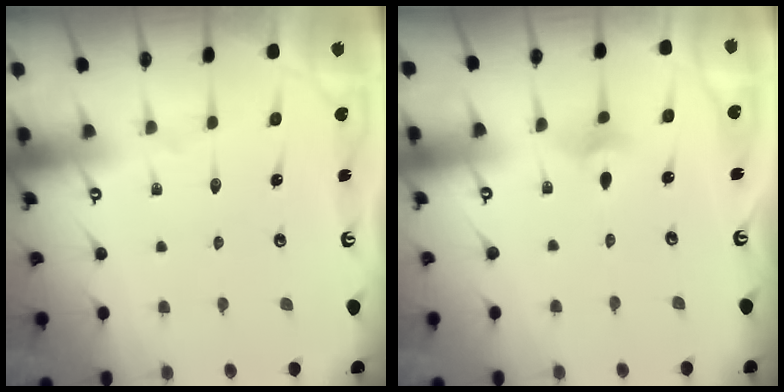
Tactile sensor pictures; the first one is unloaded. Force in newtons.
{"total": 3.0, "press": 2.9, "slide": 0.7}